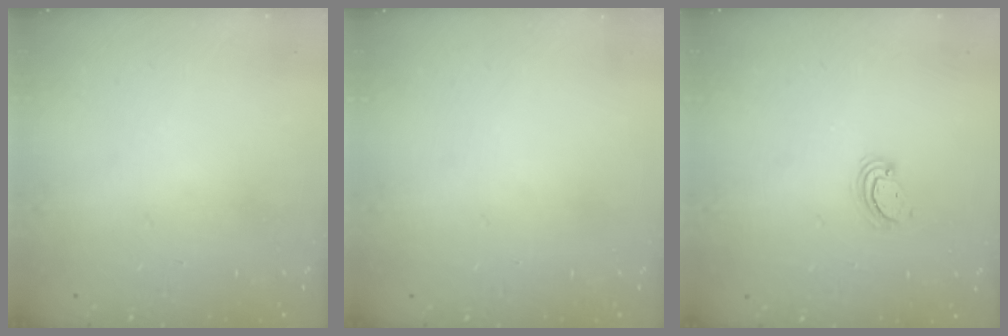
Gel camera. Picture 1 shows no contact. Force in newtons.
{"total": 0.0}
{"total": 4.0, "press": 4.0, "slide": 0.4}